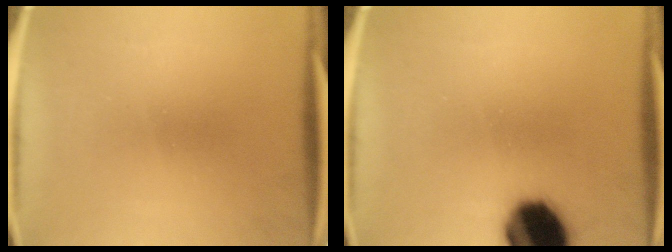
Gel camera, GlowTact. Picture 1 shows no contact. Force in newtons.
{"total": 18.4}